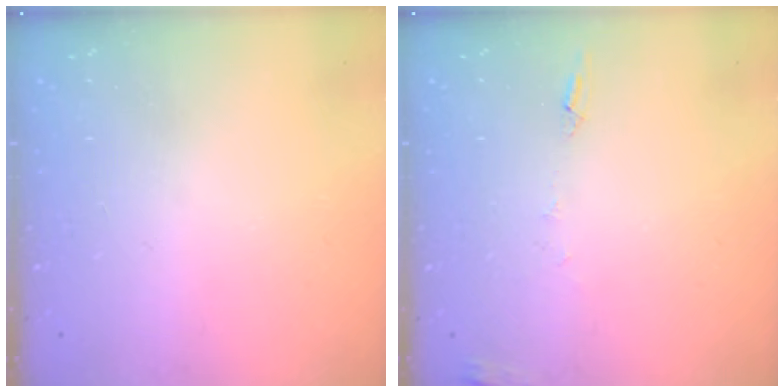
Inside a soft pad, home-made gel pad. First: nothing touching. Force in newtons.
{"total": 6.0, "press": 6.0, "slide": 0.6}